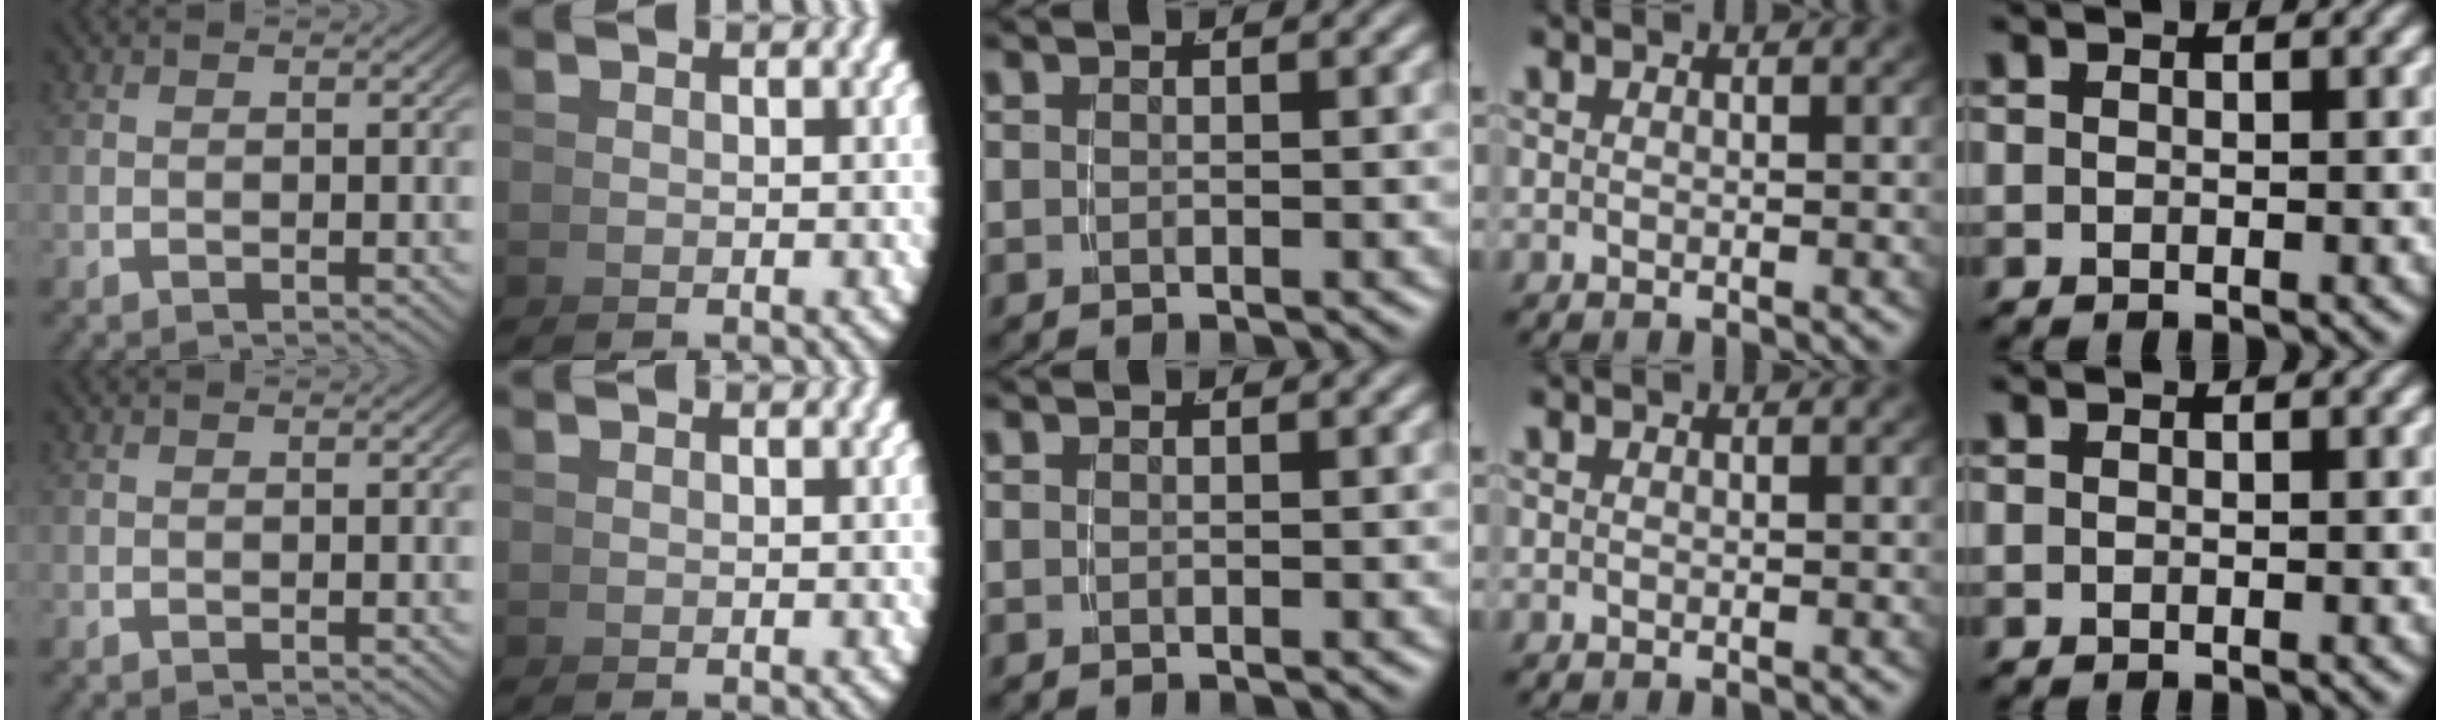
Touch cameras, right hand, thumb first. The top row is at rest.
{}